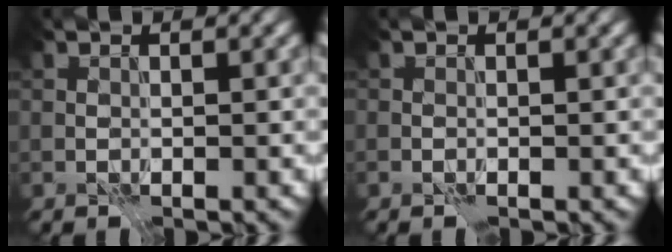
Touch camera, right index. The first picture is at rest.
{"total": 0.0}